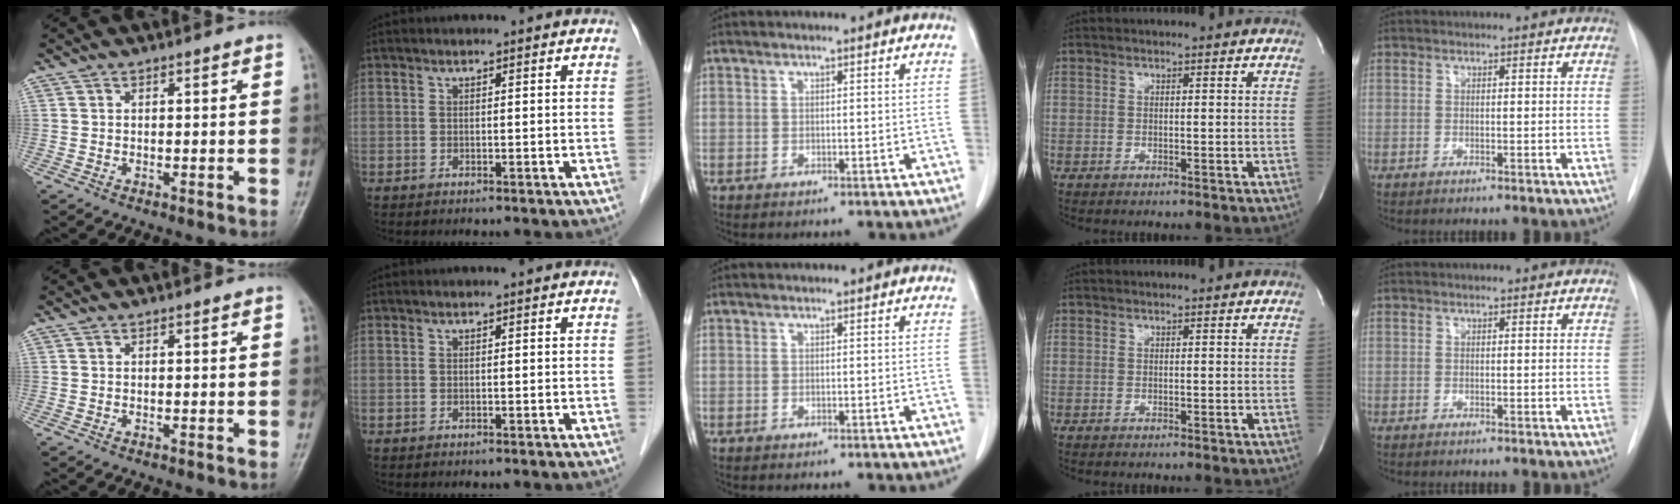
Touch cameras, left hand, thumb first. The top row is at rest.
{}